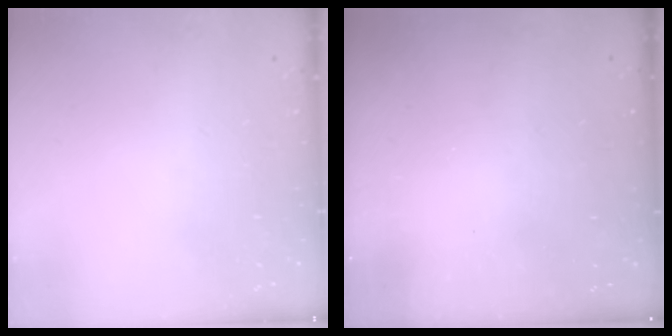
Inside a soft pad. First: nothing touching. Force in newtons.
{"total": 3.0, "press": 3.0, "slide": 0.1}